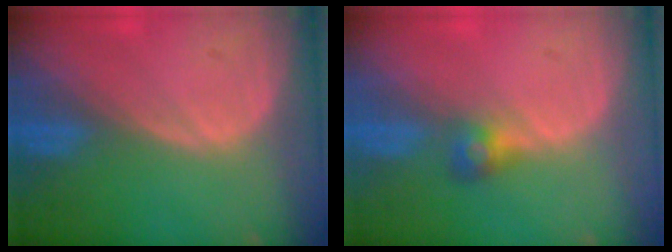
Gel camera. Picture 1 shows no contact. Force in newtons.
{"total": 2.7, "press": 2.6, "slide": 0.8}